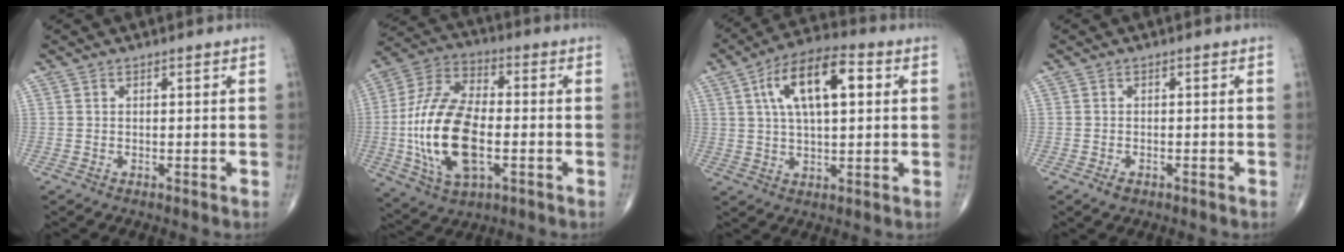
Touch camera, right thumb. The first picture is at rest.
{"total": 20.9, "force": [-3.3, 10.9, 17.5], "torque": [-0.349, 0.014, -0.054]}
{"total": 14.0, "force": [3.9, 6.0, 12.1], "torque": [-0.204, 0.015, 0.061]}
{"total": 1.6, "force": [-1.0, 0.9, 1.0], "torque": [-0.019, 0.002, -0.015]}